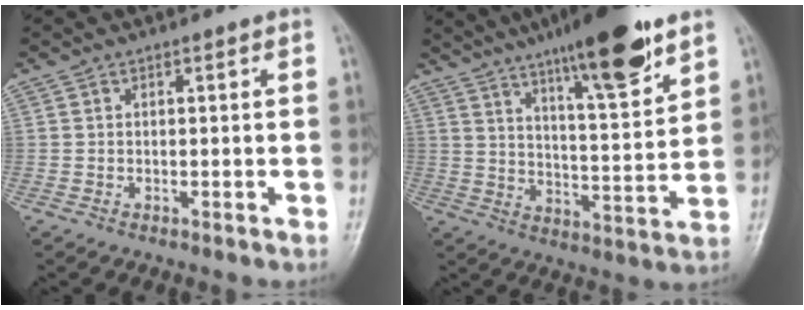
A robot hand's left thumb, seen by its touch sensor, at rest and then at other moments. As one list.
[{"total": 17.6, "force": [11.6, 3.3, 12.9], "torque": [-0.180, -0.057, 0.184]}]